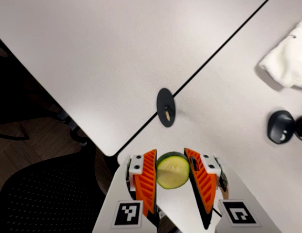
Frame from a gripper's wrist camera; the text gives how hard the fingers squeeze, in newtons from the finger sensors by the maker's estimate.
{"total": 11.7, "left": 11.9, "right": 11.5}